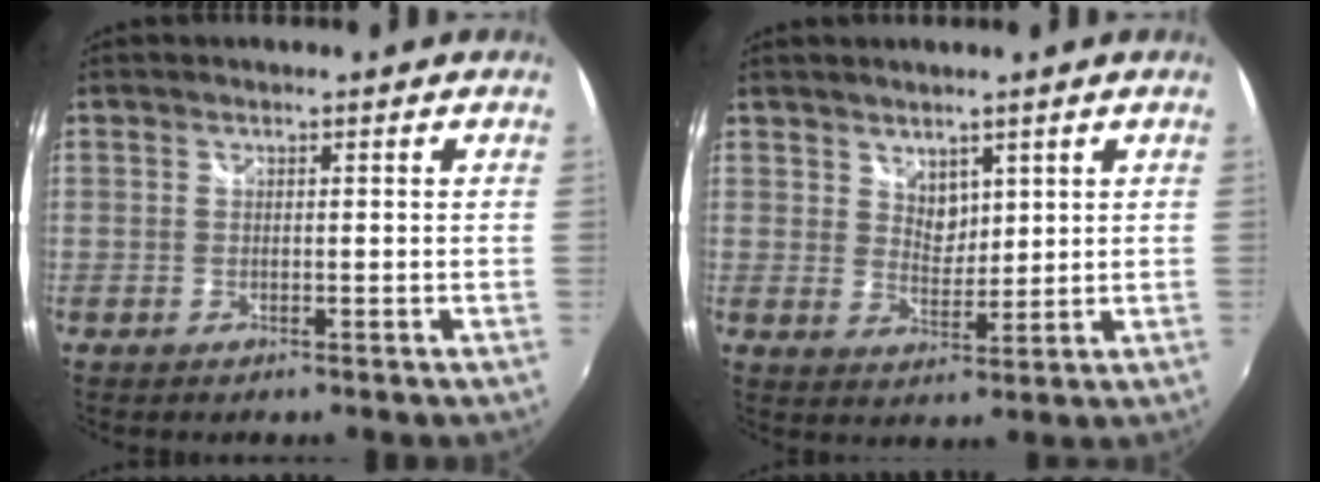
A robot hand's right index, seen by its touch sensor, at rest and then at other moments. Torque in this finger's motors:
{"motor_torque": [0.00, 0.06, -0.01, 0.00]}